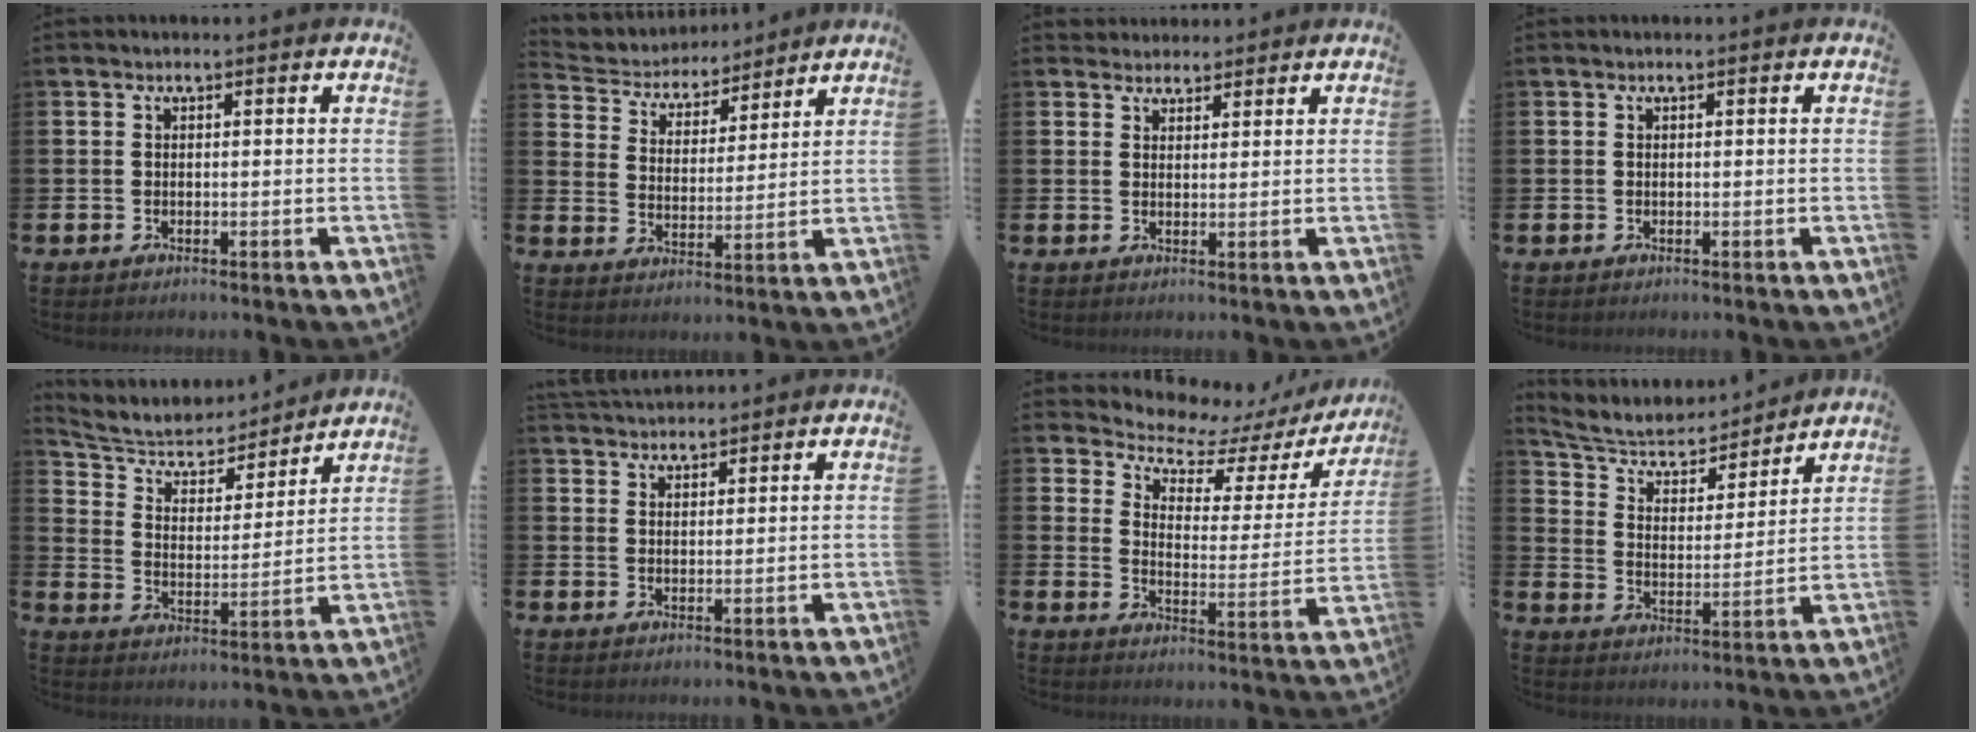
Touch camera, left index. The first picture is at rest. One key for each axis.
{"total": 4.9, "fx": 4.7, "fy": 1.6, "fz": 0.1, "tx": -0.036, "ty": -0.036, "tz": 0.078}
{"total": 2.7, "fx": 2.5, "fy": 1.1, "fz": -0.2, "tx": 0.005, "ty": -0.007, "tz": 0.045}
{"total": 0.0}
{"total": 6.8, "fx": 6.3, "fy": 2.3, "fz": 1.0, "tx": -0.055, "ty": -0.049, "tz": 0.106}
{"total": 3.1, "fx": 3.0, "fy": 0.6, "fz": -0.3, "tx": -0.001, "ty": -0.012, "tz": 0.057}
{"total": 6.4, "fx": 5.9, "fy": 2.0, "fz": 1.6, "tx": -0.052, "ty": -0.050, "tz": 0.095}
{"total": 7.3, "fx": 6.8, "fy": 2.3, "fz": 1.4, "tx": -0.063, "ty": -0.053, "tz": 0.115}